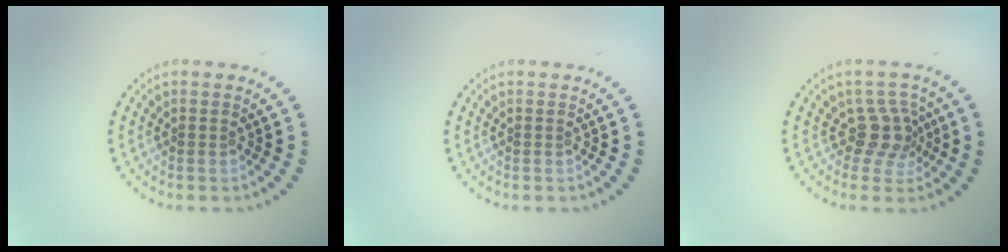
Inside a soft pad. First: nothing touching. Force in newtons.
{"total": 0.0}
{"total": 2.8, "press": 2.1, "slide": 1.9}